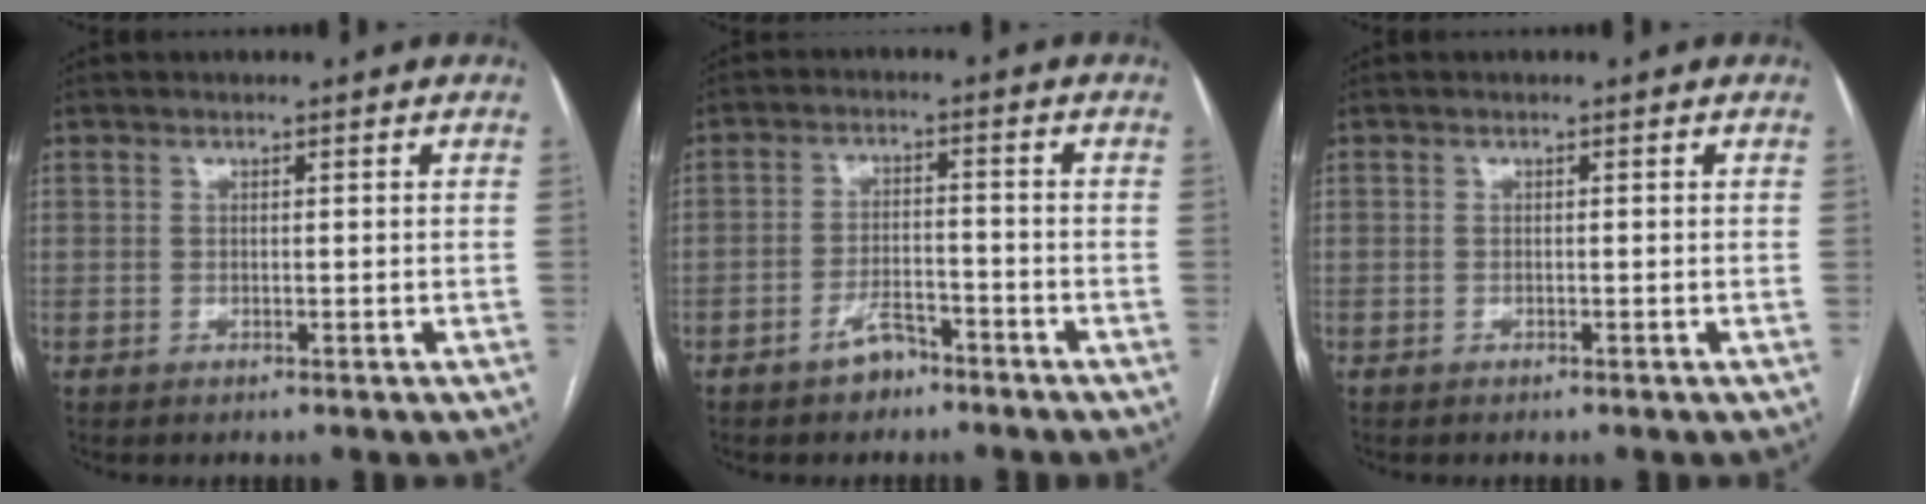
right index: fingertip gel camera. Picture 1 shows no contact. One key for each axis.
{"total": 4.1, "fx": -3.1, "fy": 1.8, "fz": 2.0, "tx": -0.035, "ty": 0.005, "tz": -0.050}
{"total": 0.0}